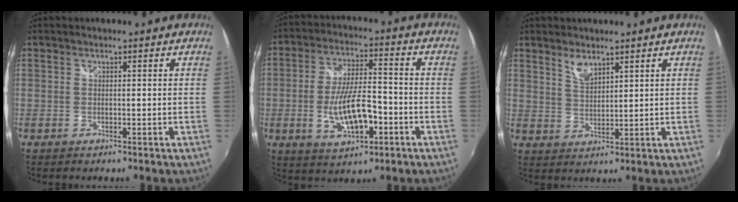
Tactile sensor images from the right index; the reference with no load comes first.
{"total": 12.2, "force": [-3.9, 4.5, 10.6], "torque": [-0.205, -0.006, -0.059]}
{"total": 3.7, "force": [2.9, 1.1, 2.1], "torque": [-0.036, -0.002, 0.053]}